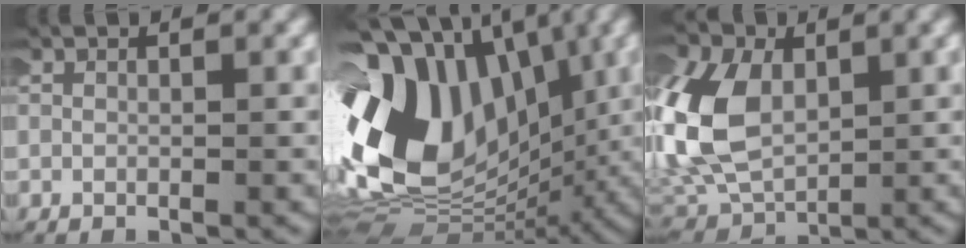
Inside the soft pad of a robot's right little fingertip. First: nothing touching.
{"total": 21.2, "force": [0.9, 15.3, 14.7], "torque": [-0.272, -0.018, 0.019]}
{"total": 9.0, "force": [0.3, 6.9, 5.9], "torque": [-0.166, -0.023, 0.018]}